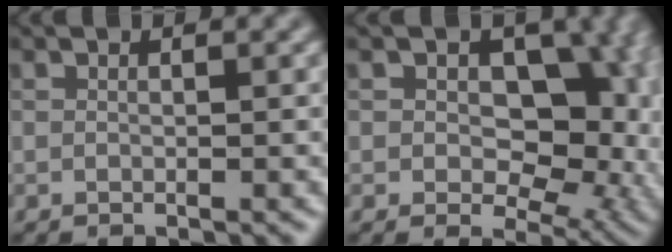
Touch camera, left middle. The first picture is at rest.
{"total": 10.5, "force": [1.6, 7.1, 7.6], "torque": [-0.073, -0.006, 0.026]}